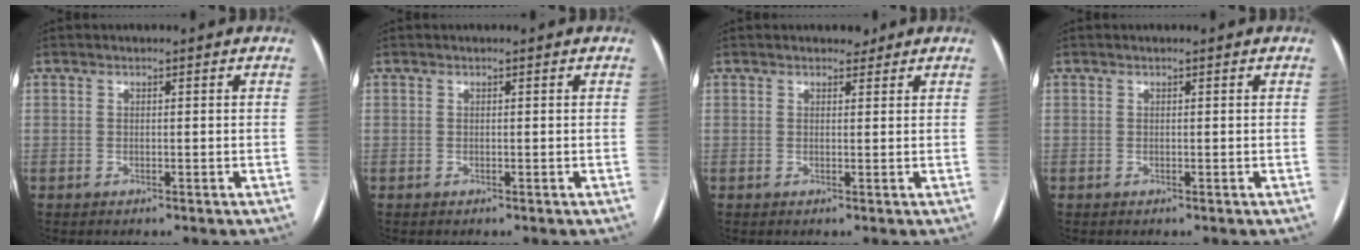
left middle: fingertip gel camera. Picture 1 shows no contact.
{"total": 0.0}
{"total": 1.7, "force": [1.4, 0.9, 0.4], "torque": [-0.007, 0.002, 0.016]}
{"total": 0.0}